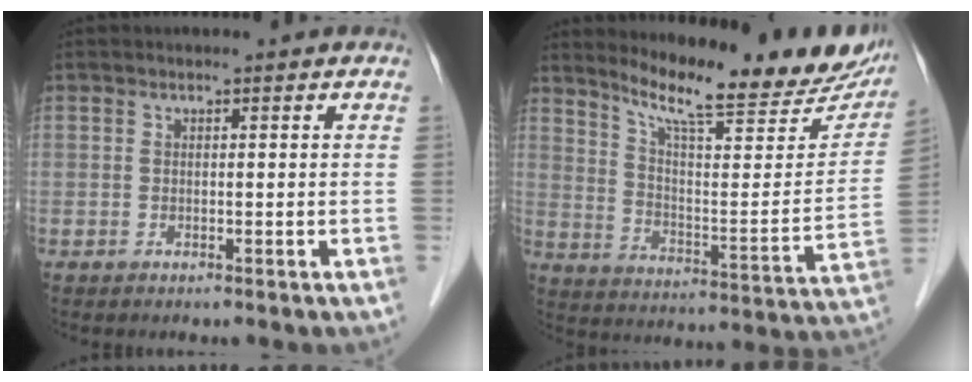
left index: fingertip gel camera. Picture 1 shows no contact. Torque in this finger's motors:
{"motor_torque": [-0.05, -0.21, 0.26, 0.08]}